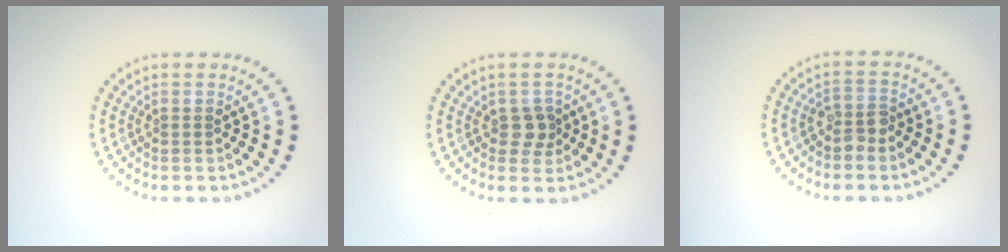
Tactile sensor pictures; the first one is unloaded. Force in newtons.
{"total": 1.6, "press": 1.4, "slide": 0.7}
{"total": 1.8, "press": 1.6, "slide": 0.8}